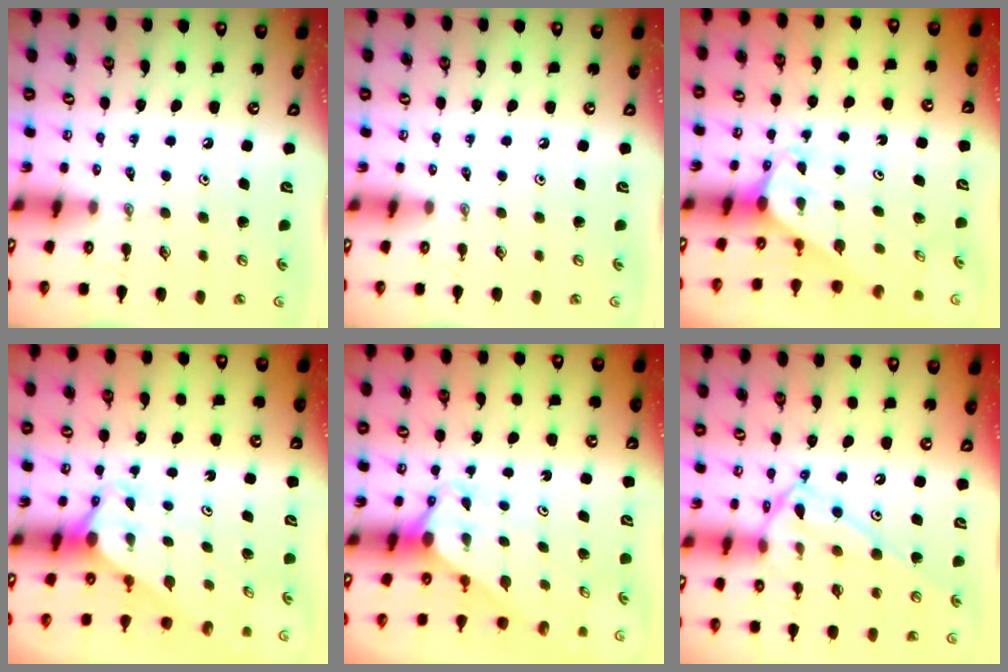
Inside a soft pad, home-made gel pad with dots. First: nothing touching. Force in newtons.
{"total": 0.0}
{"total": 1.9, "press": 1.9, "slide": 0.1}
{"total": 2.7, "press": 2.7, "slide": 0.0}
{"total": 2.7, "press": 2.7, "slide": 0.0}
{"total": 16.0, "press": 16.0, "slide": 1.0}